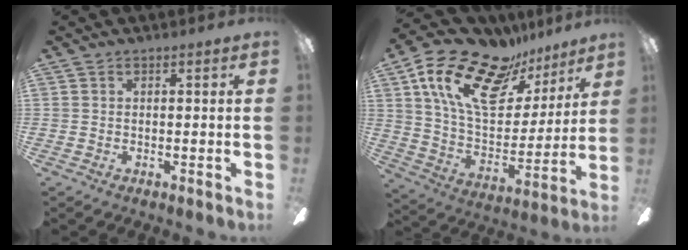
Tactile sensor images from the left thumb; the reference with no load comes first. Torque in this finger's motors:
{"motor_torque": [0.59, 0.62, 1.31, -1.46, 0.43]}